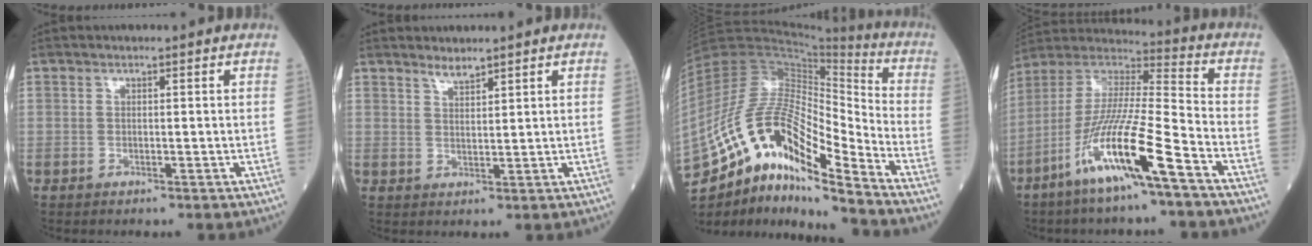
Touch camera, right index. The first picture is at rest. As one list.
[{"total": 2.1, "force": [2.0, 0.1, 0.6], "torque": [-0.015, -0.004, 0.039]}, {"total": 20.6, "force": [-13.2, 4.5, 15.2], "torque": [-0.319, 0.017, -0.235]}, {"total": 16.0, "force": [-8.3, 0.3, 13.8], "torque": [-0.278, -0.022, -0.161]}]